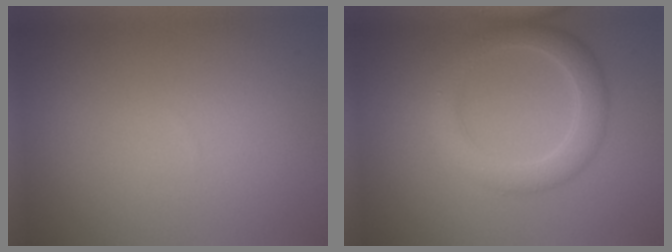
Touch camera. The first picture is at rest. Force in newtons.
{"total": 3.6, "press": 3.6, "slide": 0.3}